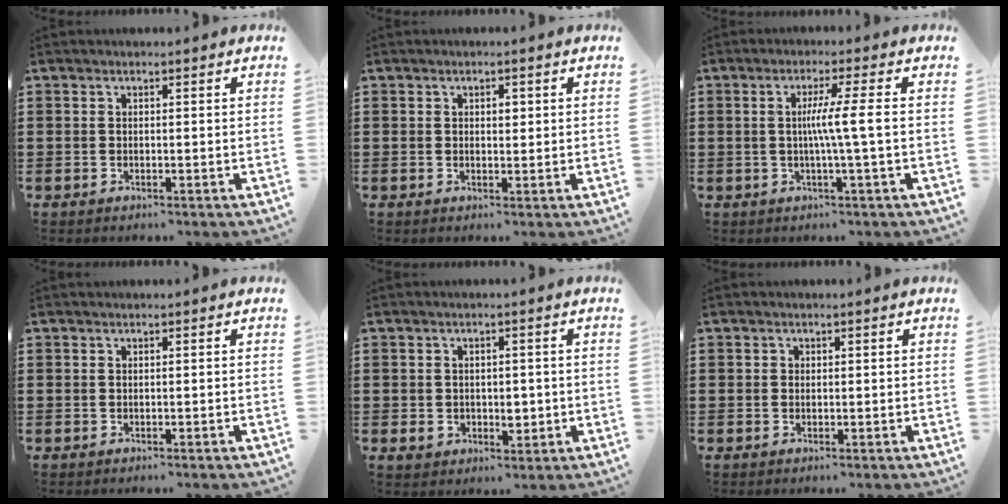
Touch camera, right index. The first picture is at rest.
{"total": 1.2, "force": [0.3, 0.7, 0.9], "torque": [-0.010, 0.003, 0.003]}
{"total": 5.2, "force": [-0.2, -0.8, 5.2], "torque": [-0.094, -0.010, -0.009]}
{"total": 0.0}
{"total": 3.2, "force": [-0.4, 2.6, 1.9], "torque": [-0.043, 0.007, -0.009]}
{"total": 0.5, "force": [0.0, 0.5, 0.1], "torque": [-0.002, 0.005, -0.001]}